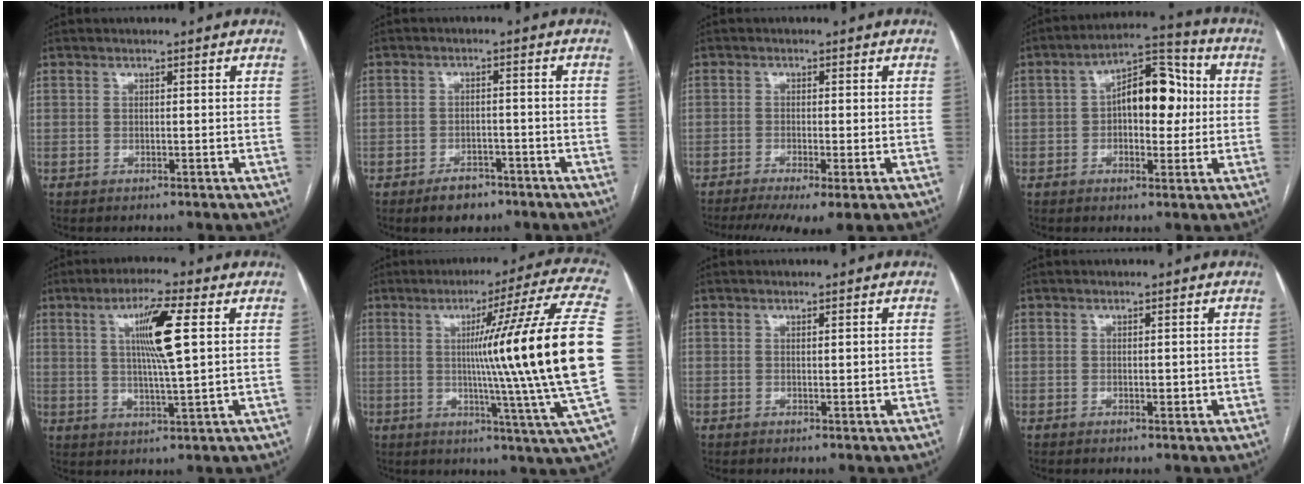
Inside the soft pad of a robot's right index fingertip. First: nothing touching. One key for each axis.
{"total": 4.4, "fx": -3.1, "fy": 2.4, "fz": 2.0, "tx": -0.032, "ty": 0.003, "tz": -0.042}
{"total": 8.2, "fx": -5.4, "fy": 1.1, "fz": 6.0, "tx": -0.098, "ty": -0.015, "tz": -0.090}
{"total": 10.7, "fx": 0.7, "fy": 5.3, "fz": 9.2, "tx": -0.141, "ty": 0.037, "tz": 0.010}
{"total": 9.2, "fx": 2.5, "fy": 0.2, "fz": 8.9, "tx": -0.160, "ty": 0.002, "tz": 0.043}
{"total": 23.3, "fx": 0.8, "fy": -2.8, "fz": 23.1, "tx": -0.278, "ty": 0.001, "tz": -0.008}
{"total": 1.4, "fx": 0.3, "fy": 0.2, "fz": 1.3, "tx": -0.024, "ty": 0.000, "tz": 0.004}
{"total": 1.3, "fx": -0.1, "fy": 0.7, "fz": 1.1, "tx": -0.012, "ty": 0.001, "tz": 0.004}